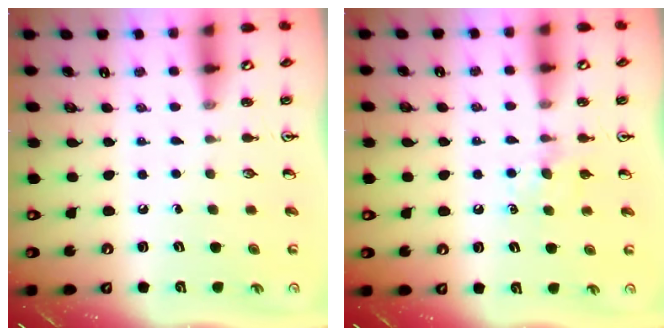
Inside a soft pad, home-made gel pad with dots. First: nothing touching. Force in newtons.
{"total": 4.8, "press": 4.7, "slide": 0.7}